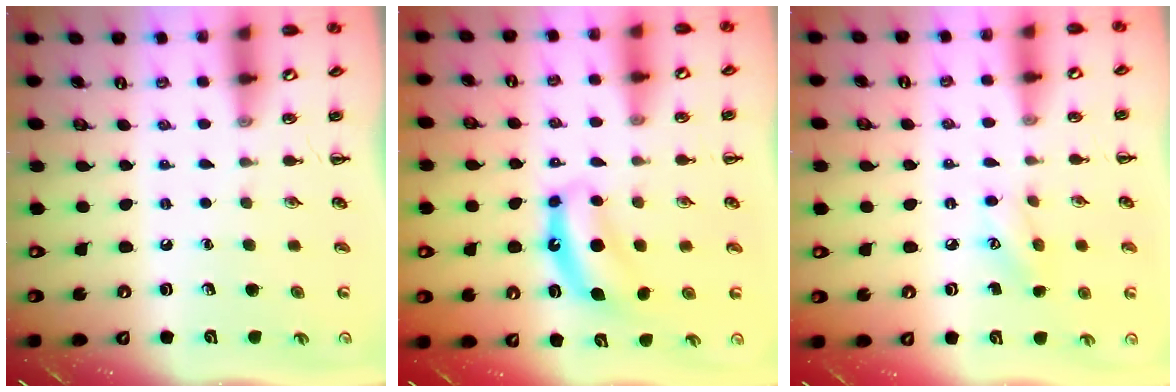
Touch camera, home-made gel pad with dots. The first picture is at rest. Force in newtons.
{"total": 7.4, "press": 7.3, "slide": 1.1}
{"total": 6.7, "press": 6.5, "slide": 1.4}